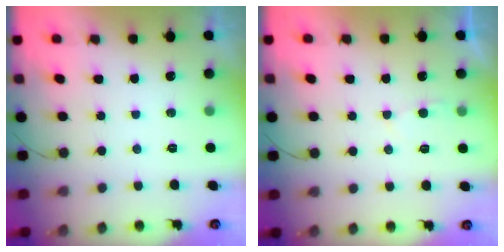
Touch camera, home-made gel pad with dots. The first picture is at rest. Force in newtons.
{"total": 1.8, "press": 1.8, "slide": 0.3}